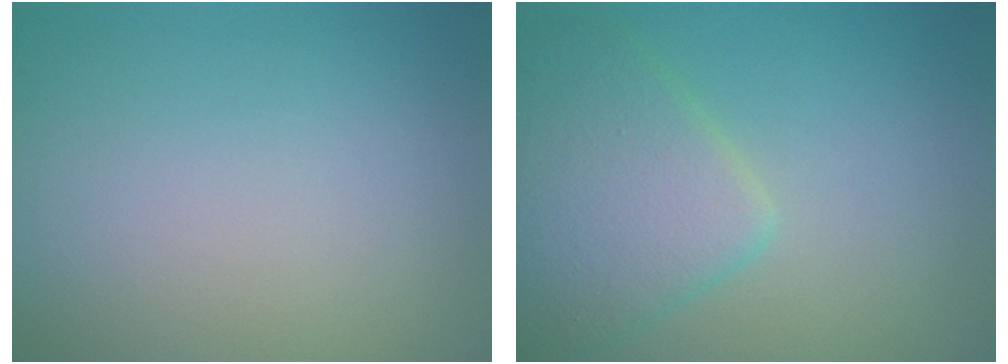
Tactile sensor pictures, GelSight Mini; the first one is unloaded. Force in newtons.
{"total": 5.3, "press": 5.3, "slide": 0.3}